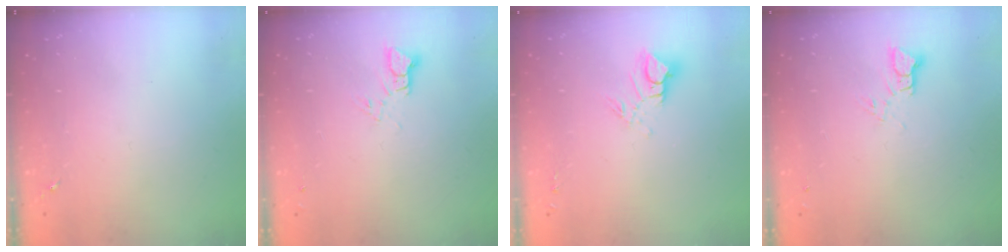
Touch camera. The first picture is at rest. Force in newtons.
{"total": 3.4, "press": 3.4, "slide": 0.1}
{"total": 8.6, "press": 8.6, "slide": 0.9}
{"total": 3.4, "press": 3.4, "slide": 0.1}